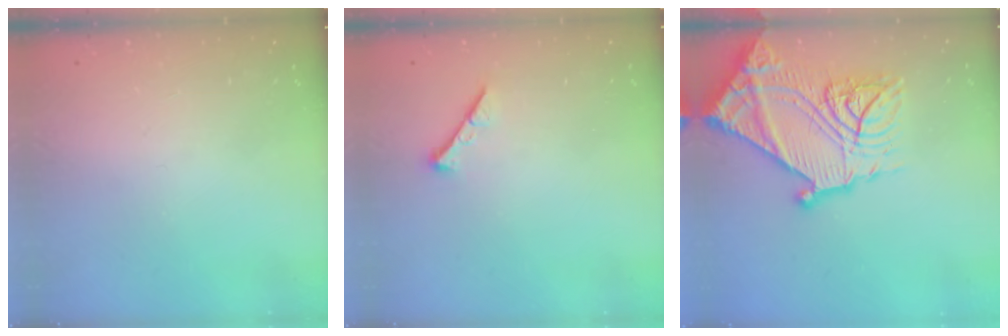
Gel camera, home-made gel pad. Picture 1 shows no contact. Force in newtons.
{"total": 0.0}
{"total": 28.8, "press": 28.7, "slide": 2.7}